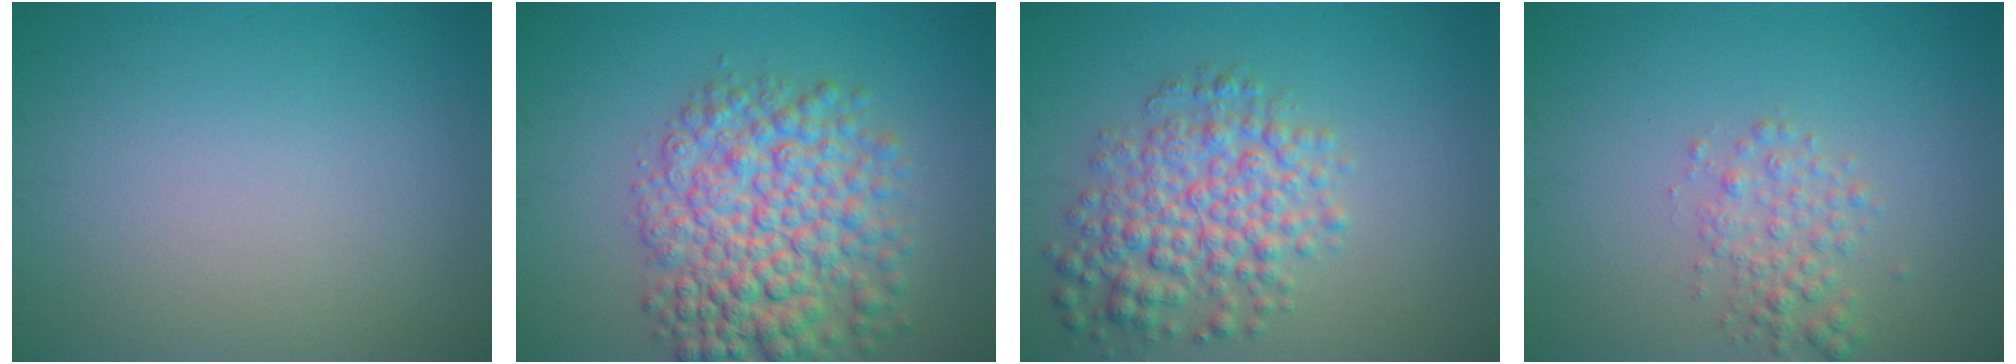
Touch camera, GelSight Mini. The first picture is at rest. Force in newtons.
{"total": 8.4, "press": 8.4, "slide": 0.2}
{"total": 5.5, "press": 5.5, "slide": 0.1}
{"total": 2.2, "press": 2.2, "slide": 0.1}